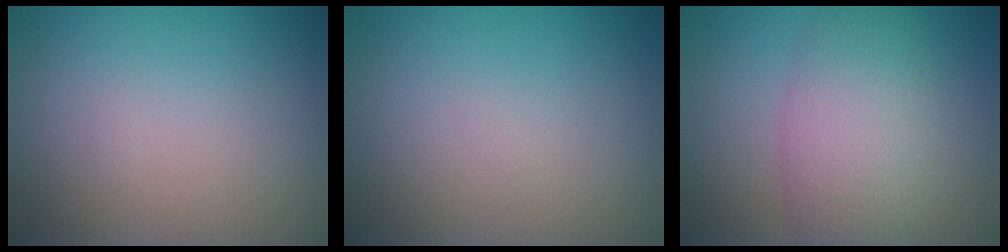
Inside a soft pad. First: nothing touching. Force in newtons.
{"total": 0.0}
{"total": 6.1, "press": 6.1, "slide": 0.2}